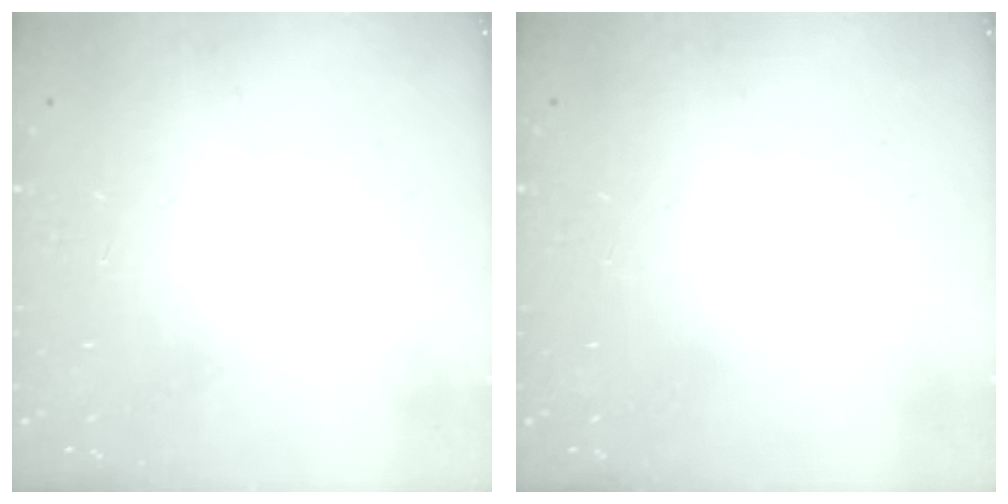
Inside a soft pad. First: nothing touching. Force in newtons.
{"total": 0.0}